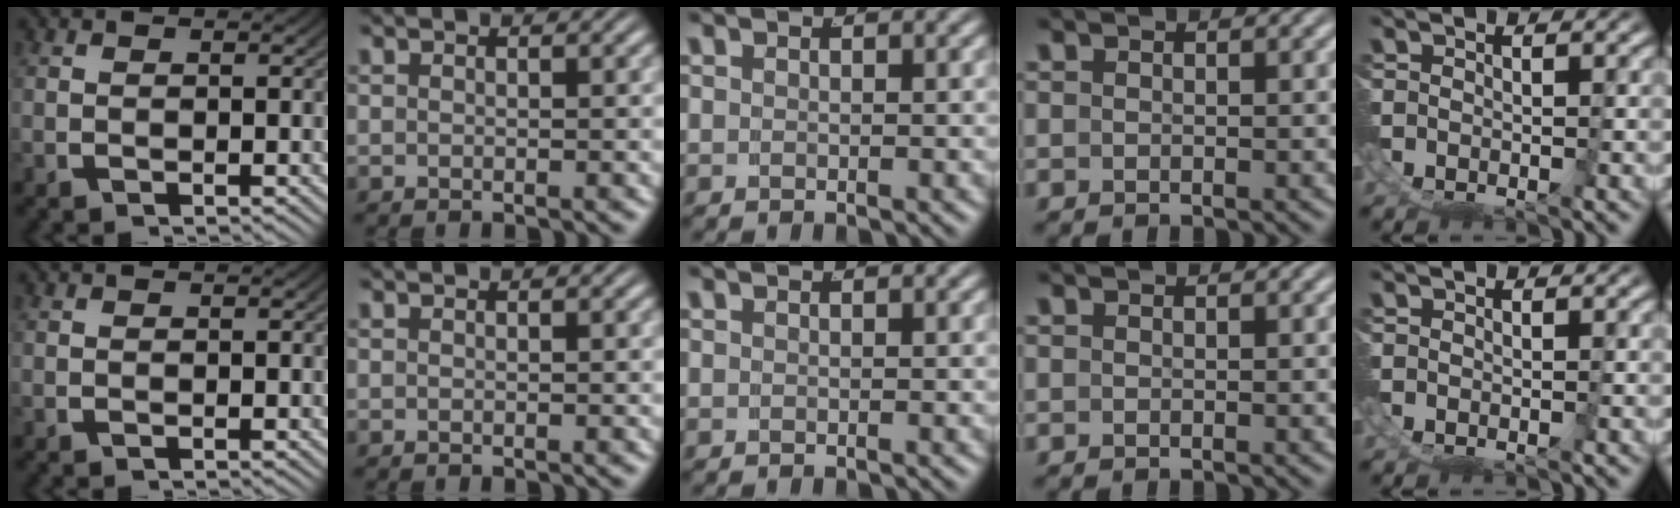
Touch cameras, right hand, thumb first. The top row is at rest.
{}